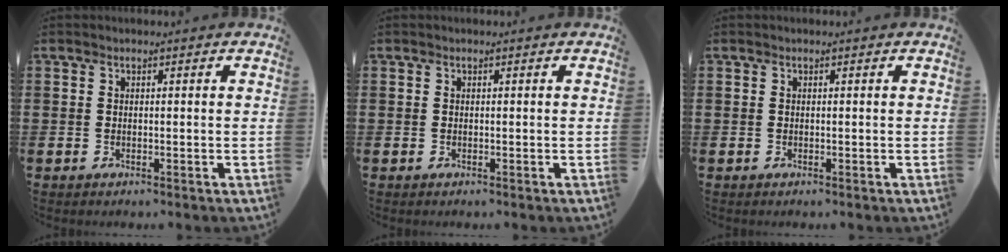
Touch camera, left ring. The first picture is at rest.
{"total": 0.0}
{"total": 0.0}